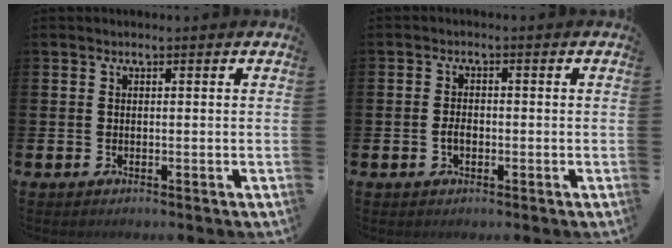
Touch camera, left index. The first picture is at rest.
{"total": 2.0, "force": [-0.5, 1.2, 1.4], "torque": [-0.027, 0.005, -0.011]}